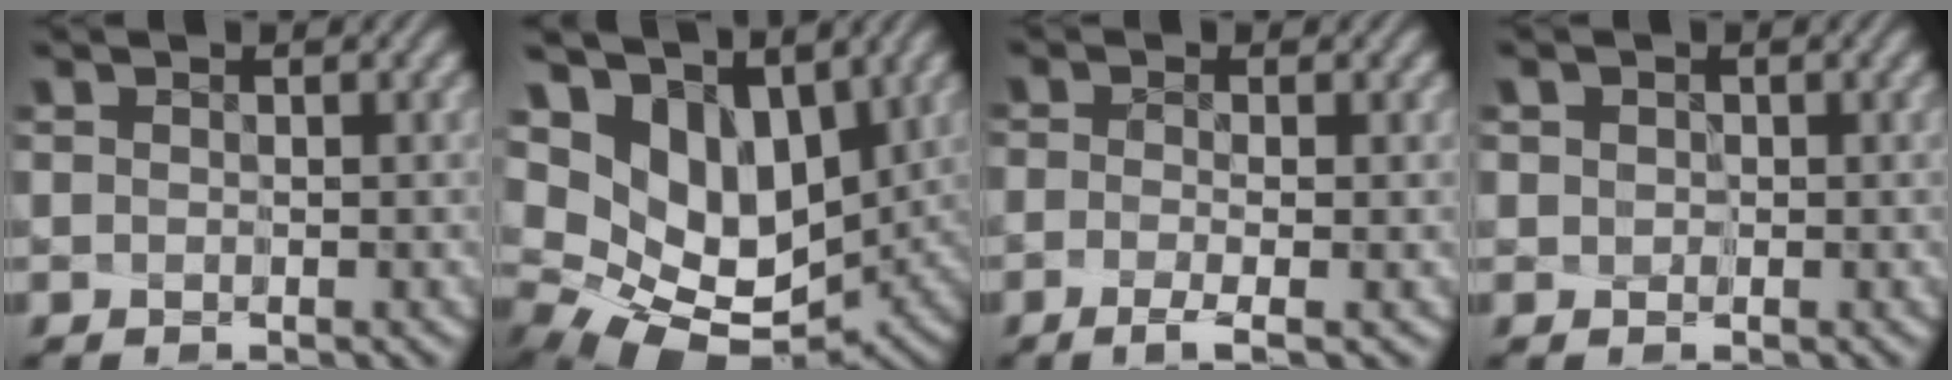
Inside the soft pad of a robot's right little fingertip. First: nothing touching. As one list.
[{"total": 11.5, "force": [3.7, 8.0, 7.4], "torque": [-0.159, 0.001, 0.083]}, {"total": 2.3, "force": [-1.7, -0.7, 1.4], "torque": [-0.026, -0.025, -0.018]}, {"total": 0.8, "force": [0.1, 0.7, 0.4], "torque": [-0.010, 0.002, -0.001]}]